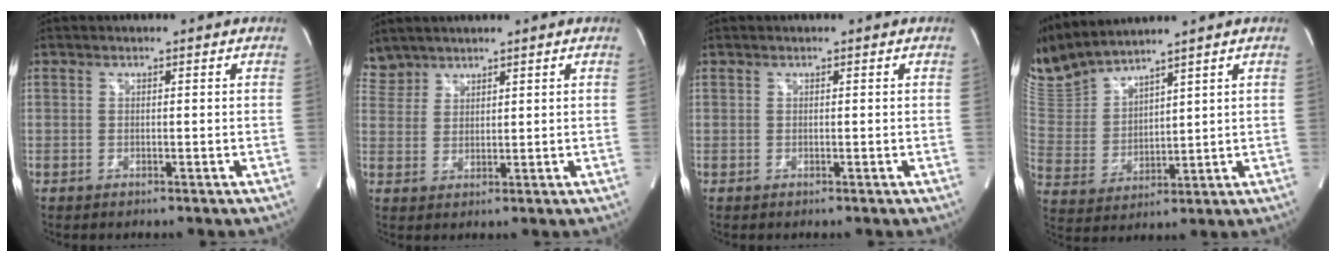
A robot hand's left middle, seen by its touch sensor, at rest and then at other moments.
{"total": 4.0, "force": [3.8, 1.5, -0.3], "torque": [0.003, 0.013, 0.083]}
{"total": 0.0}
{"total": 11.6, "force": [11.1, 0.7, 3.6], "torque": [-0.094, 0.006, 0.242]}